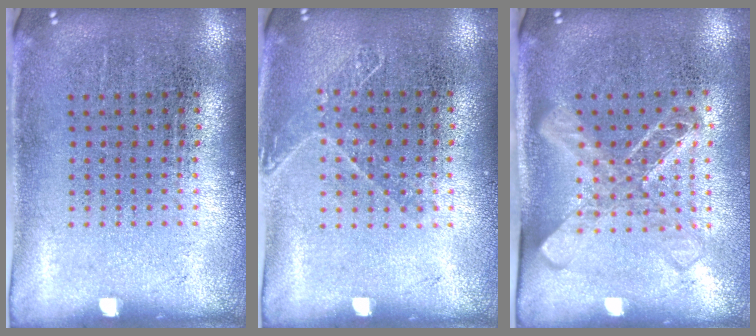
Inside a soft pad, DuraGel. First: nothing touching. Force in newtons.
{"total": 1.0, "press": 0.9, "slide": 0.3}
{"total": 1.7, "press": 1.4, "slide": 1.0}